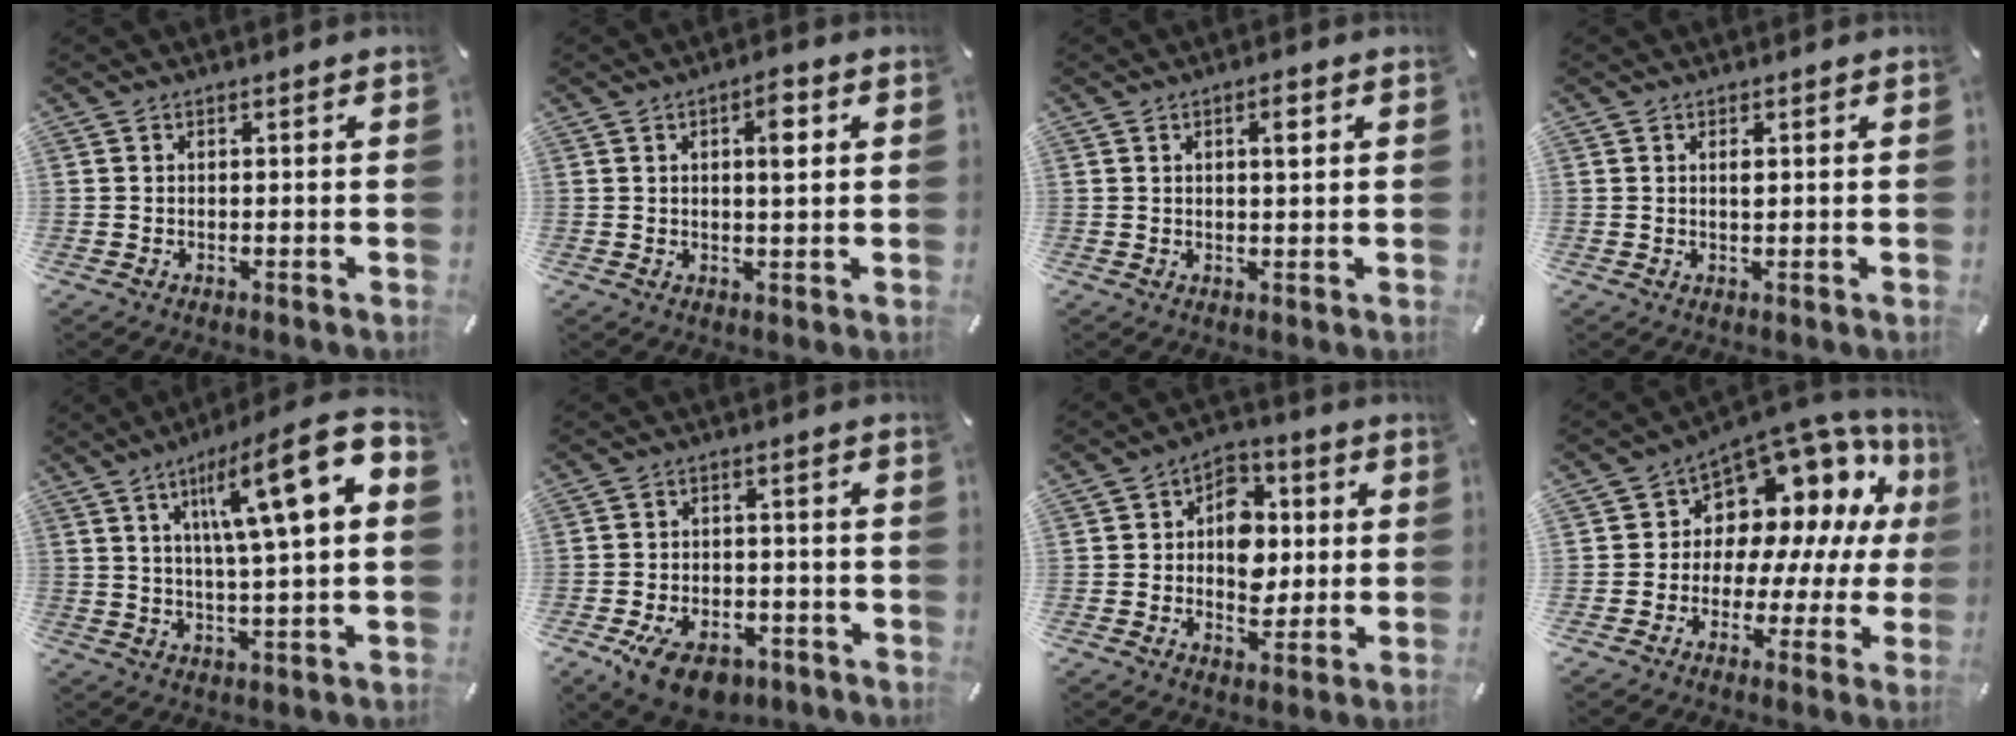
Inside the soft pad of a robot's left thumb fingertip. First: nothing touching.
{"total": 5.3, "force": [1.6, 1.9, 4.7], "torque": [-0.065, -0.005, 0.018]}
{"total": 3.2, "force": [1.1, 1.0, 2.8], "torque": [-0.043, -0.001, 0.014]}
{"total": 1.1, "force": [0.3, 0.3, 1.0], "torque": [-0.021, 0.001, 0.005]}
{"total": 16.5, "force": [6.1, 2.7, 15.1], "torque": [-0.240, -0.034, 0.085]}
{"total": 9.3, "force": [-5.4, 5.4, 5.3], "torque": [-0.104, 0.027, -0.093]}
{"total": 10.2, "force": [0.1, 8.1, 6.2], "torque": [-0.084, 0.012, 0.003]}
{"total": 11.1, "force": [5.9, 8.3, 4.4], "torque": [-0.076, -0.068, 0.108]}